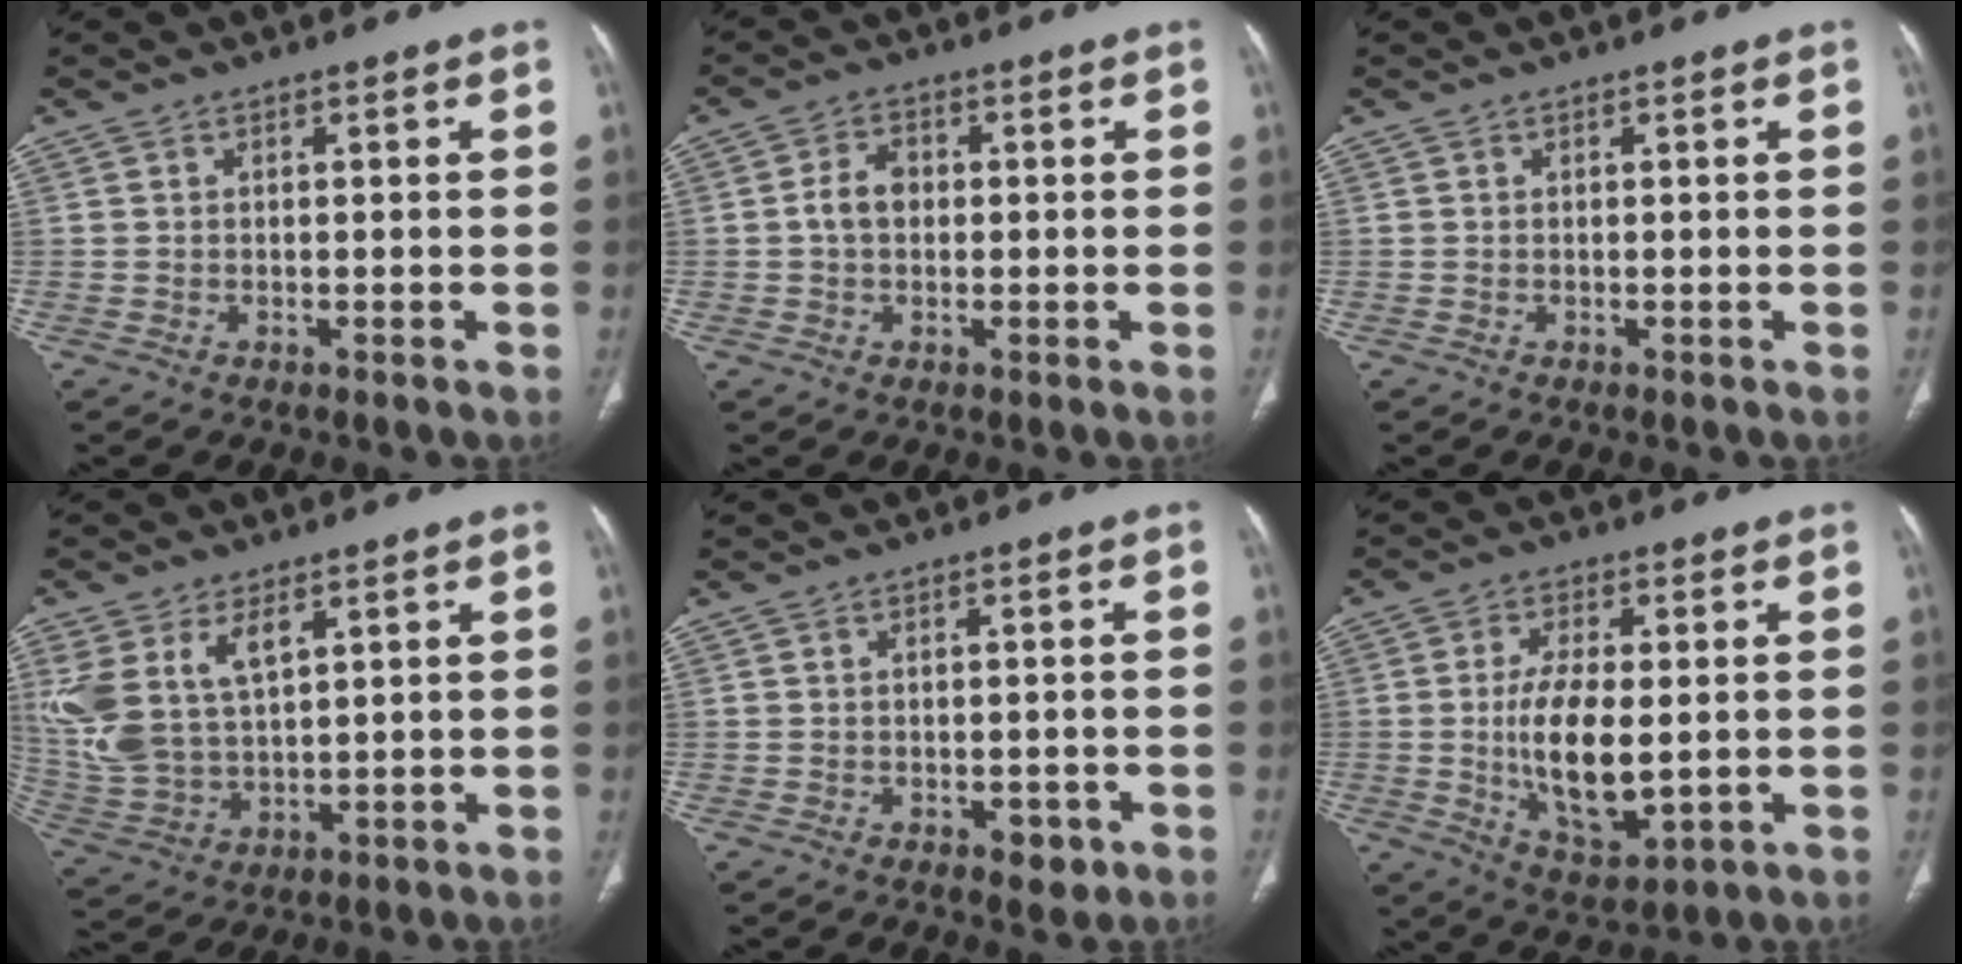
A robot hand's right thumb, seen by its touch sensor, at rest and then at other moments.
{"total": 4.3, "force": [0.0, 3.2, 2.9], "torque": [-0.048, 0.013, -0.006]}
{"total": 0.0}
{"total": 13.1, "force": [5.3, 7.3, 9.5], "torque": [-0.206, -0.013, 0.124]}
{"total": 3.0, "force": [-1.4, 1.8, 2.0], "torque": [-0.015, 0.006, -0.012]}
{"total": 12.6, "force": [-0.8, 5.6, 11.3], "torque": [-0.202, -0.019, -0.004]}